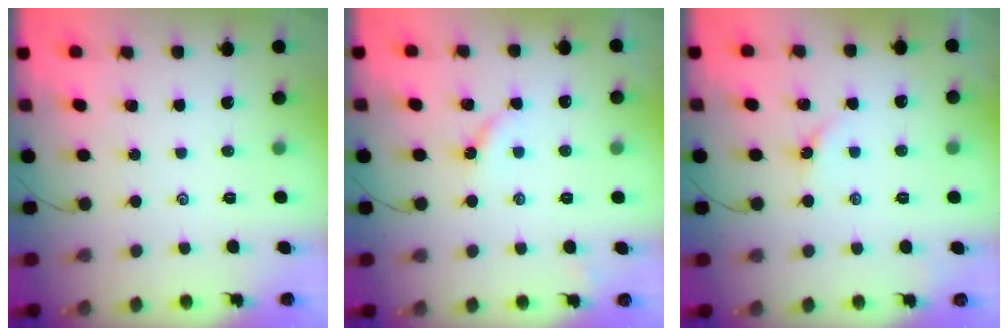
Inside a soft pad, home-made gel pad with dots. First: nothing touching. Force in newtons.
{"total": 2.8, "press": 2.8, "slide": 0.4}
{"total": 2.7, "press": 2.6, "slide": 0.5}